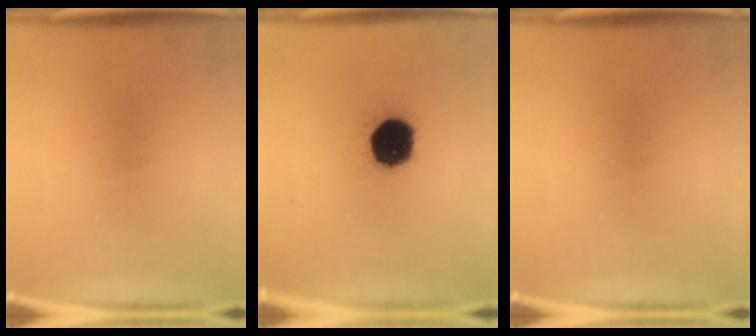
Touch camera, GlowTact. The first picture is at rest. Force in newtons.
{"total": 17.1}
{"total": 0.0}